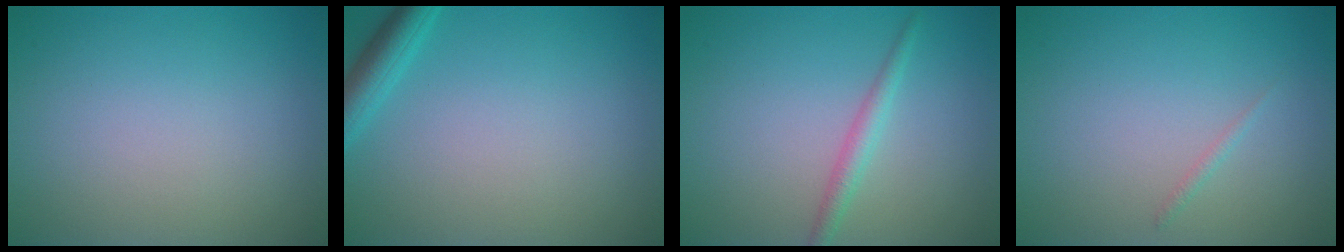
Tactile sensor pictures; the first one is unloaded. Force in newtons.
{"total": 2.6, "press": 2.6, "slide": 0.2}
{"total": 1.7, "press": 1.7, "slide": 0.0}
{"total": 0.5, "press": 0.5, "slide": 0.0}